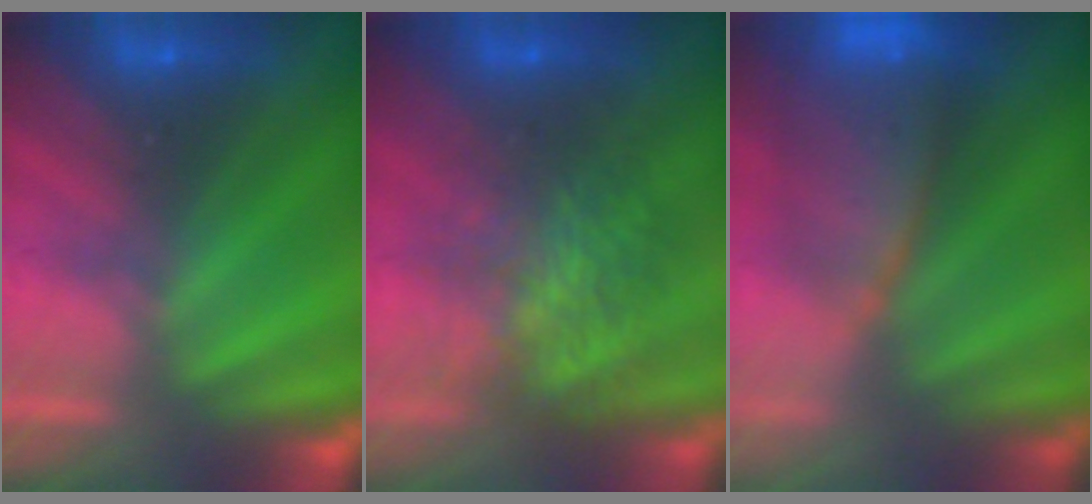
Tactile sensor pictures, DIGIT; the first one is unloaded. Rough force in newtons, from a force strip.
{"total": 5.6}
{"total": 8.5}